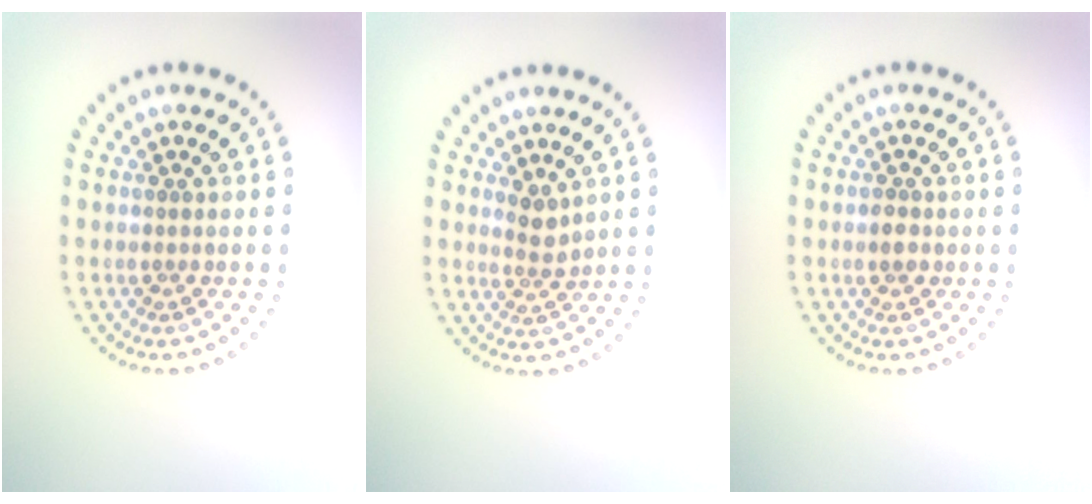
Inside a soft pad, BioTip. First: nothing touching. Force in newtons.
{"total": 1.7, "press": 1.4, "slide": 1.0}
{"total": 1.2, "press": 1.1, "slide": 0.2}